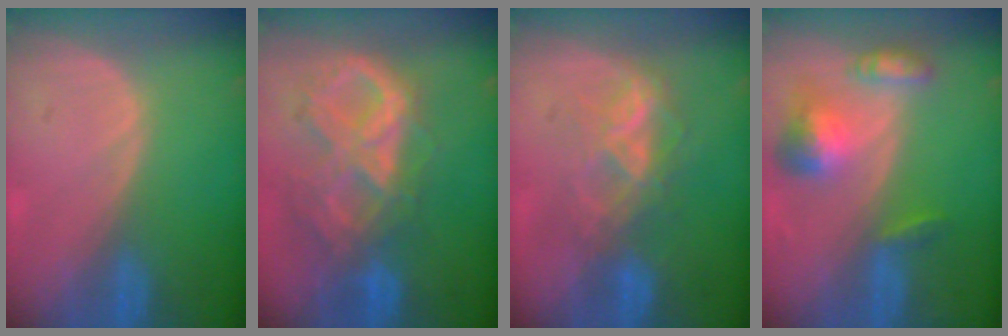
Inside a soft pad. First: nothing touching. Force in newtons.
{"total": 10.5, "press": 8.9, "slide": 5.5}
{"total": 5.9, "press": 5.9, "slide": 0.8}
{"total": 6.7, "press": 6.3, "slide": 2.5}